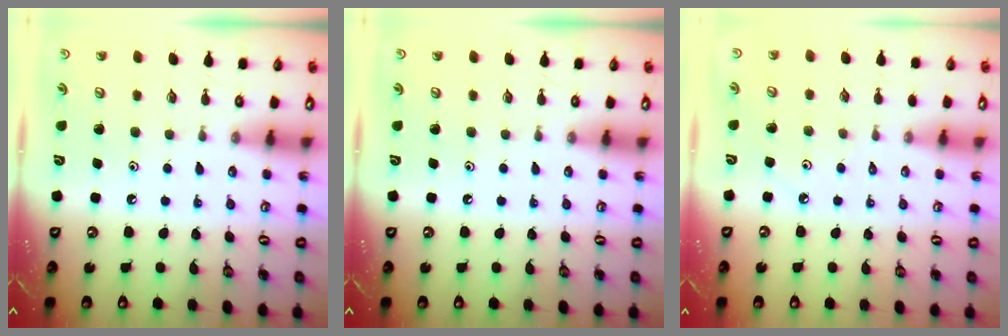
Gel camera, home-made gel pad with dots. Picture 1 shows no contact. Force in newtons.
{"total": 0.0}
{"total": 1.9, "press": 1.9, "slide": 0.4}